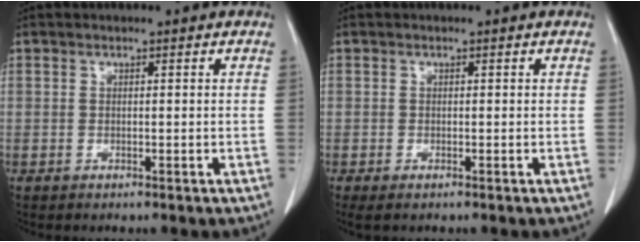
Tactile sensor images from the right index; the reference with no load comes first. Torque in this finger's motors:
{"motor_torque": [0.20, -0.17, 0.16, 0.02]}